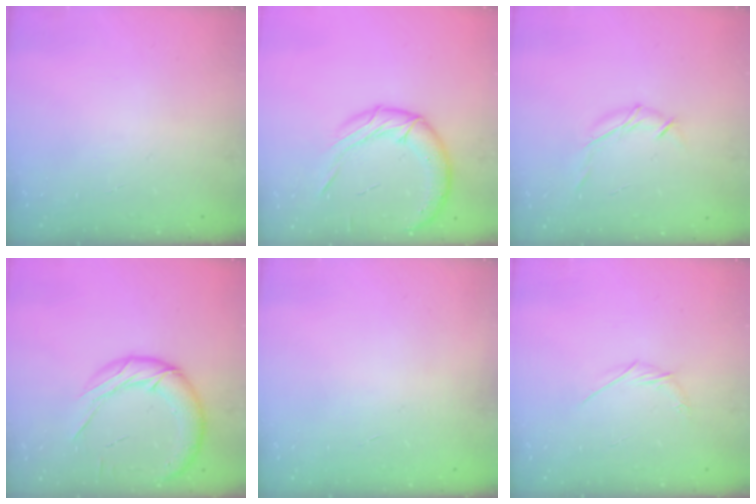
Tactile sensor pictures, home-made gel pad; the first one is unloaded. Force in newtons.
{"total": 16.1, "press": 15.9, "slide": 2.5}
{"total": 6.4, "press": 6.3, "slide": 0.9}
{"total": 15.9, "press": 15.7, "slide": 1.9}
{"total": 0.6, "press": 0.6, "slide": 0.2}
{"total": 3.3, "press": 3.2, "slide": 0.7}